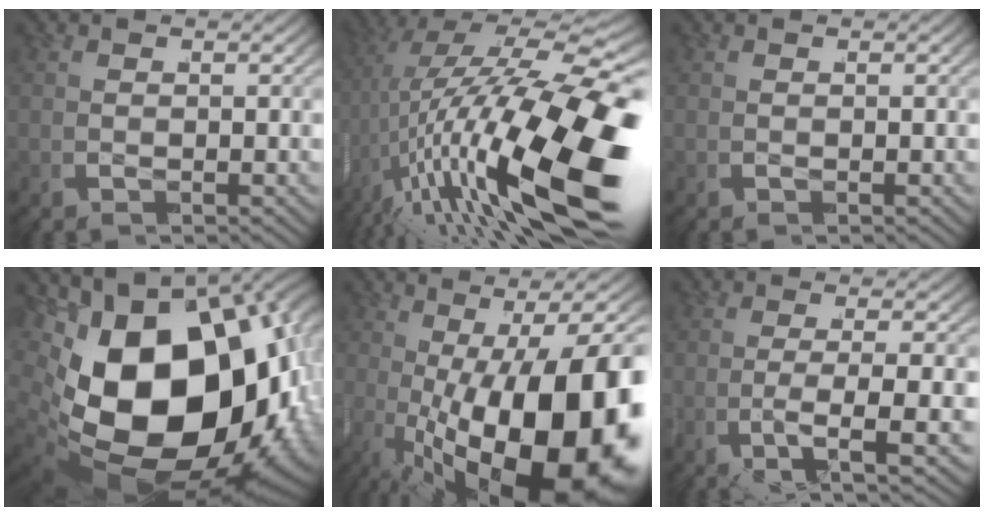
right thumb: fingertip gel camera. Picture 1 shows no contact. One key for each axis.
{"total": 16.6, "fx": -2.2, "fy": 7.5, "fz": 14.6, "tx": -0.280, "ty": -0.035, "tz": -0.016}
{"total": 0.0}
{"total": 31.3, "fx": -3.4, "fy": 20.1, "fz": 23.7, "tx": -0.407, "ty": -0.065, "tz": -0.016}
{"total": 21.6, "fx": -4.1, "fy": 12.0, "fz": 17.5, "tx": -0.288, "ty": -0.049, "tz": -0.023}
{"total": 5.7, "fx": -1.4, "fy": 1.7, "fz": 5.3, "tx": -0.110, "ty": -0.007, "tz": -0.024}